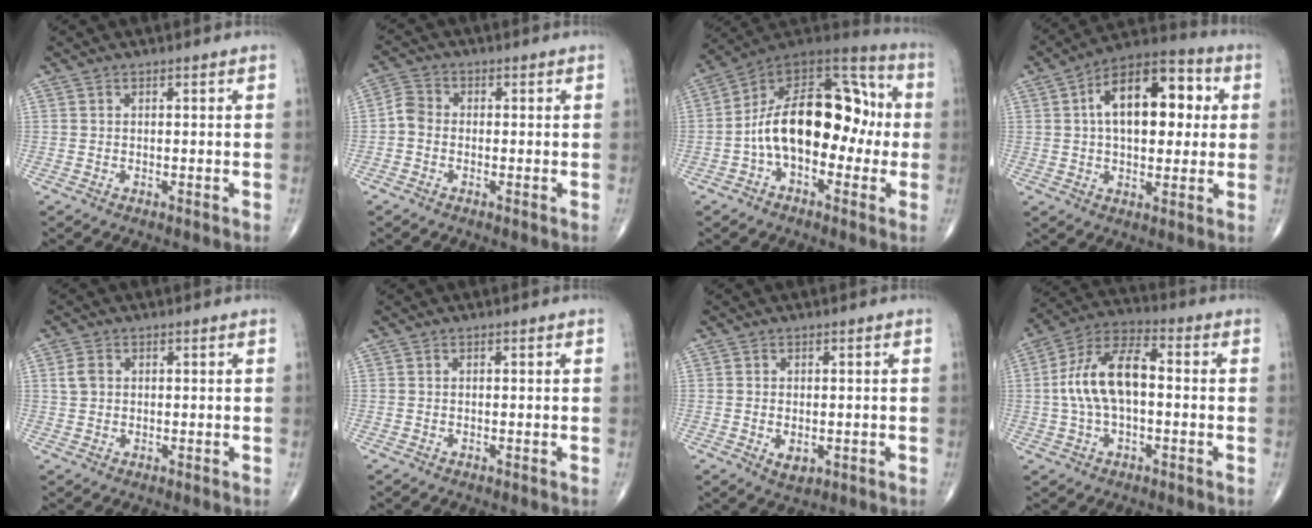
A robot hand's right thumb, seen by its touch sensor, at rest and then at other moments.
{"total": 3.3, "force": [-0.8, 2.6, 1.9], "torque": [-0.028, 0.009, -0.028]}
{"total": 20.3, "force": [-1.5, 12.0, 16.4], "torque": [-0.236, 0.056, -0.036]}
{"total": 17.7, "force": [3.4, 9.6, 14.5], "torque": [-0.193, 0.024, 0.045]}
{"total": 2.6, "force": [0.6, 2.0, 1.5], "torque": [-0.027, 0.005, 0.012]}
{"total": 0.0}
{"total": 3.8, "force": [-0.8, 2.4, 2.9], "torque": [-0.041, -0.005, -0.004]}
{"total": 13.3, "force": [0.0, 6.7, 11.4], "torque": [-0.221, 0.039, -0.007]}